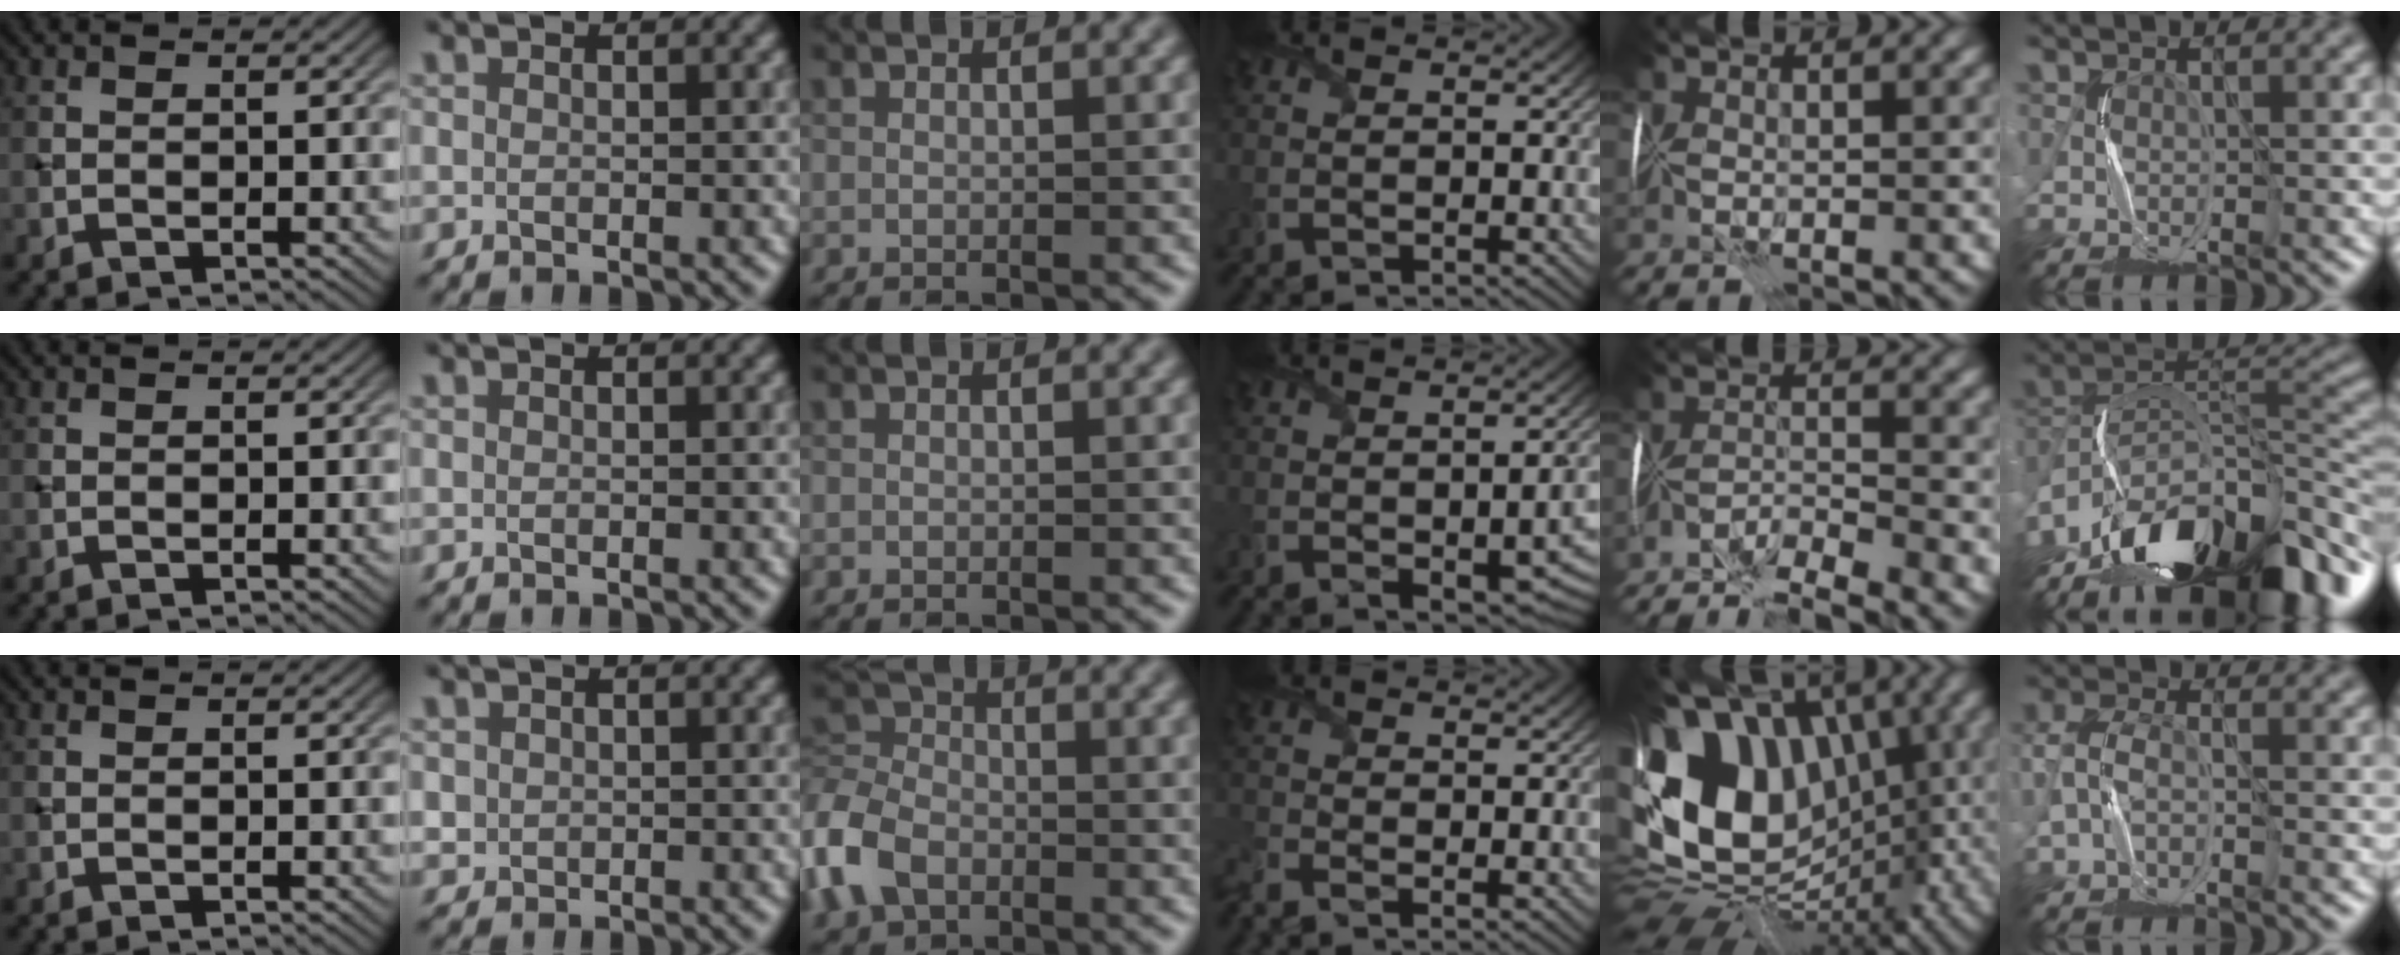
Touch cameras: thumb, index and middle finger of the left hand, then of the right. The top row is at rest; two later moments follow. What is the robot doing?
{"motion": "fold", "object": "wrapping paper"}